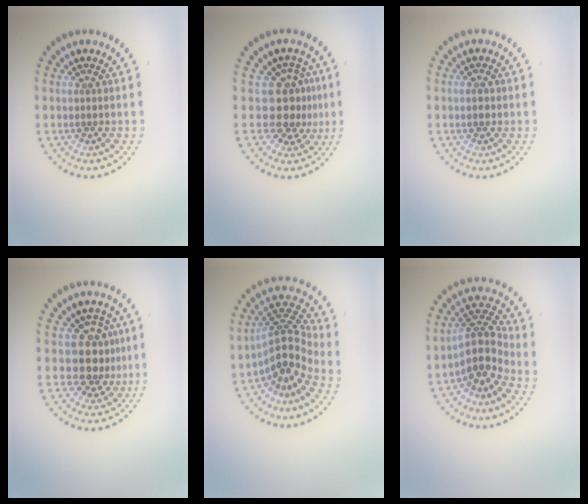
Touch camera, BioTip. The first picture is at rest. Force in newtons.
{"total": 3.4, "press": 2.7, "slide": 2.0}
{"total": 1.5, "press": 1.4, "slide": 0.2}
{"total": 3.5, "press": 2.6, "slide": 2.3}
{"total": 4.3, "press": 2.9, "slide": 3.2}
{"total": 4.3, "press": 3.3, "slide": 2.8}